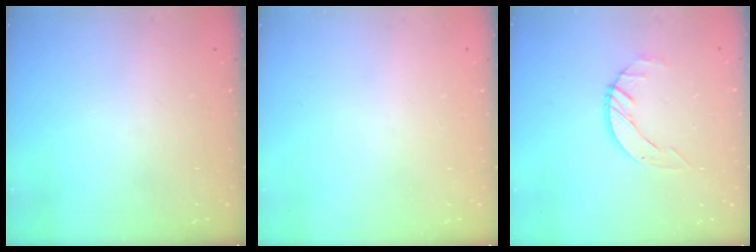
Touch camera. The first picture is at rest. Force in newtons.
{"total": 0.0}
{"total": 2.7, "press": 2.7, "slide": 0.3}